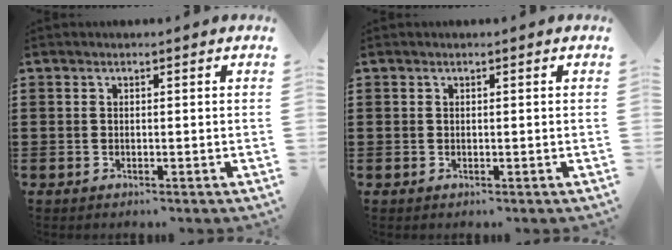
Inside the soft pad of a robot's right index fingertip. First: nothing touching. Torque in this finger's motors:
{"motor_torque": [0.07, -0.03, 0.00, -0.01]}